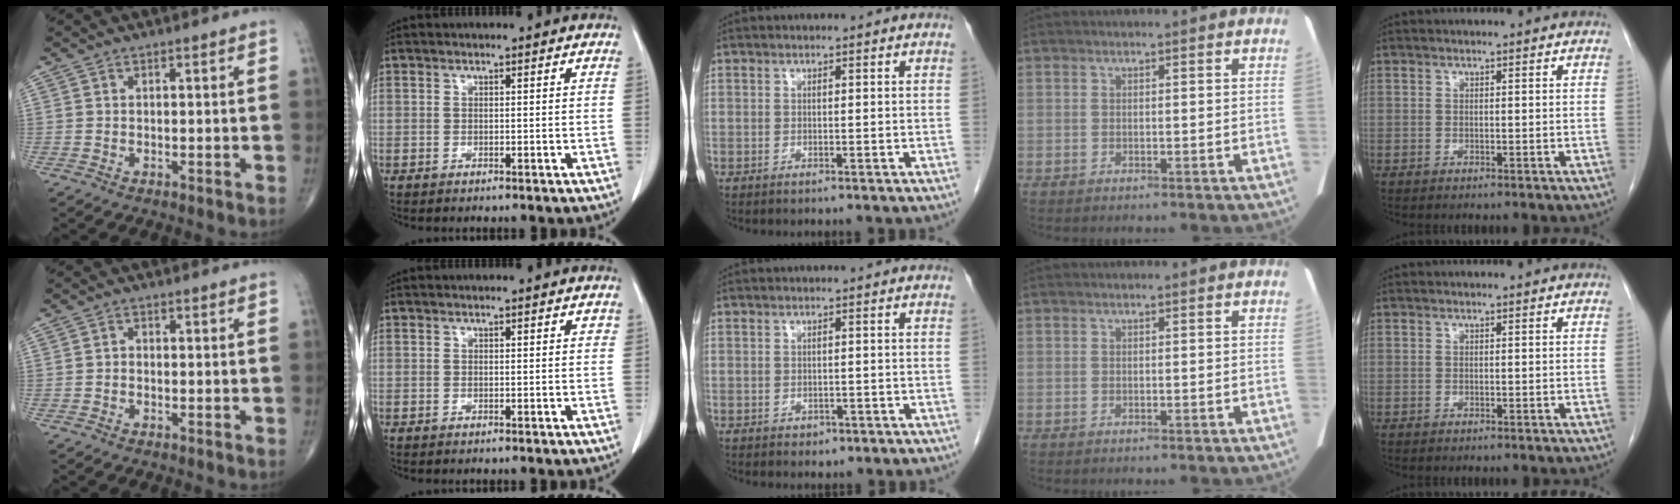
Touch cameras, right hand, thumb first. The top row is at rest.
{"thumb": {"total": 1.0, "force": [-0.3, 0.8, 0.6], "torque": [-0.004, 0.004, -0.008]}, "index": {"total": 0.5, "force": [0.3, 0.3, 0.4], "torque": [-0.002, 0.001, 0.001]}, "middle": {"total": 1.3, "force": [-0.6, 1.0, 0.5], "torque": [-0.011, 0.002, -0.001]}}